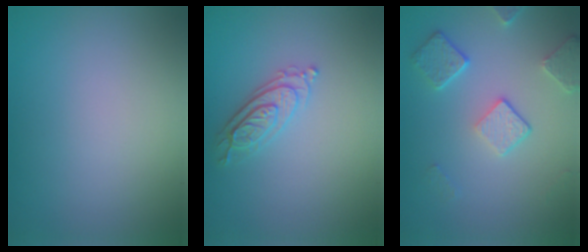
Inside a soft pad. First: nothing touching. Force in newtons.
{"total": 2.4, "press": 2.3, "slide": 0.7}
{"total": 3.9, "press": 3.1, "slide": 2.3}